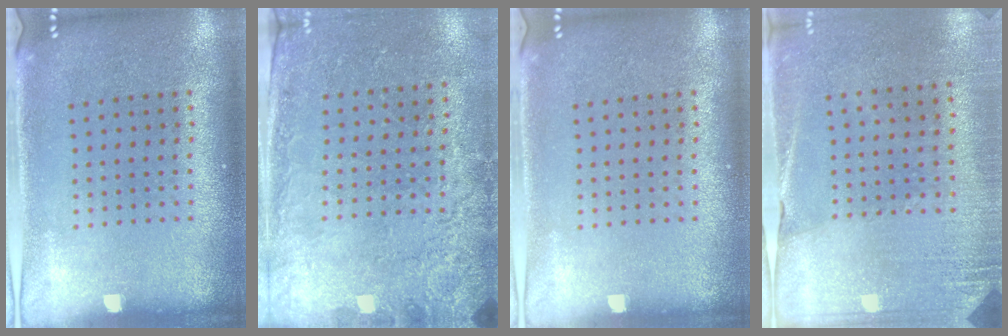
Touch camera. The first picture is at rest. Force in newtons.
{"total": 2.6, "press": 2.3, "slide": 1.1}
{"total": 0.0}
{"total": 2.6, "press": 2.4, "slide": 1.1}